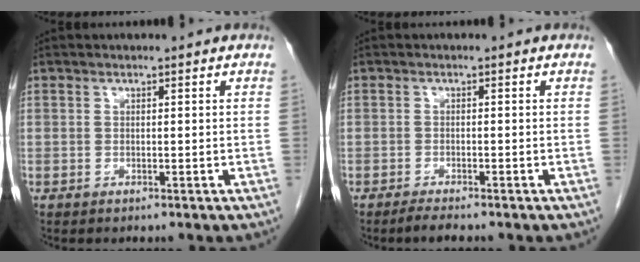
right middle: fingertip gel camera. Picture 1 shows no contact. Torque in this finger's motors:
{"motor_torque": [0.11, -0.07, -0.01, 0.00]}